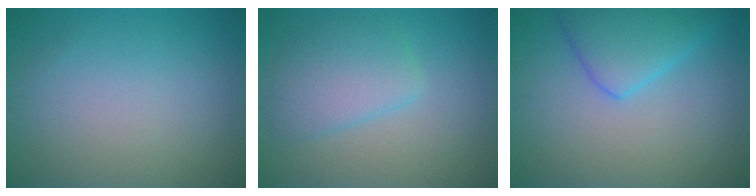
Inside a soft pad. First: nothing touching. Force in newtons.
{"total": 3.9, "press": 3.9, "slide": 0.4}
{"total": 4.7, "press": 4.7, "slide": 0.2}